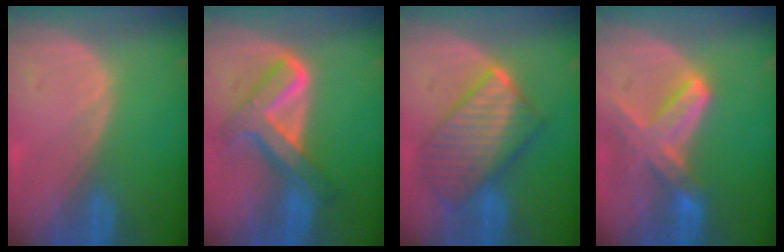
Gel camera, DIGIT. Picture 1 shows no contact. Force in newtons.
{"total": 8.2, "press": 8.2, "slide": 0.6}
{"total": 10.2, "press": 10.2, "slide": 0.7}
{"total": 8.0, "press": 7.0, "slide": 3.8}